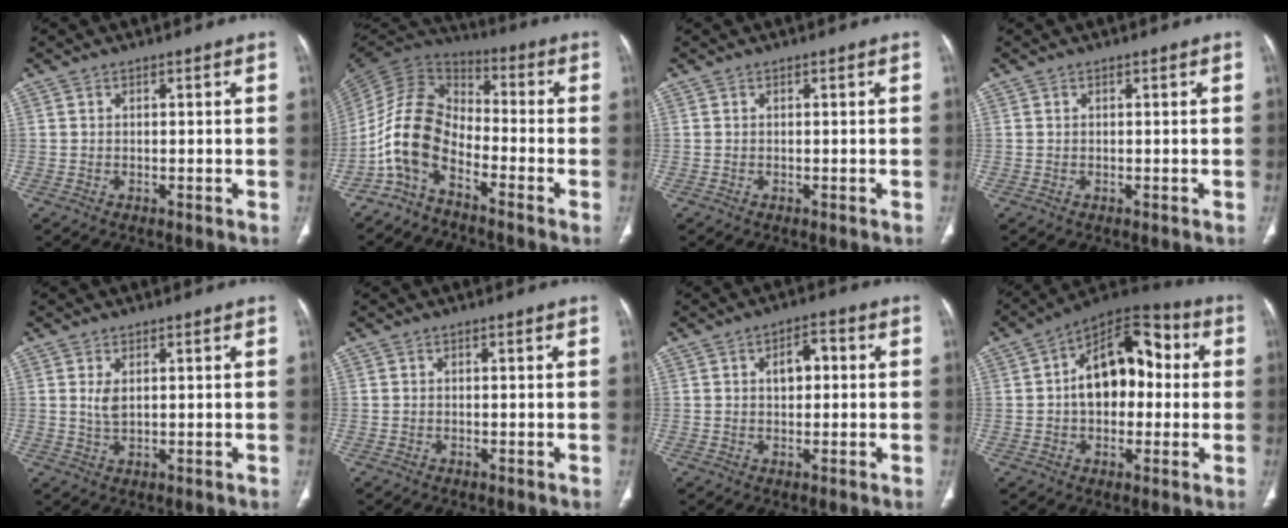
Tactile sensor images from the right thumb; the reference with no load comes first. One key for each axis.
{"total": 11.0, "fx": -5.6, "fy": 6.0, "fz": 7.3, "tx": -0.140, "ty": 0.067, "tz": -0.127}
{"total": 0.0}
{"total": 0.0}
{"total": 2.6, "fx": 0.8, "fy": 1.2, "fz": 2.2, "tx": -0.044, "ty": -0.007, "tz": 0.022}
{"total": 0.0}
{"total": 4.8, "fx": 0.8, "fy": 2.9, "fz": 3.8, "tx": -0.049, "ty": 0.015, "tz": 0.009}
{"total": 16.2, "fx": 1.3, "fy": 10.2, "fz": 12.4, "tx": -0.147, "ty": 0.041, "tz": 0.010}